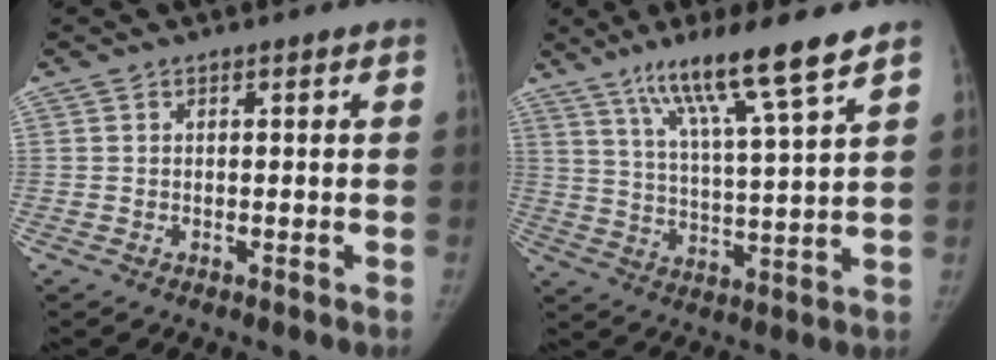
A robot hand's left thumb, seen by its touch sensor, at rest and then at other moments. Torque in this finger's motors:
{"motor_torque": [1.94, 0.40, 1.28, -1.49, 0.44]}